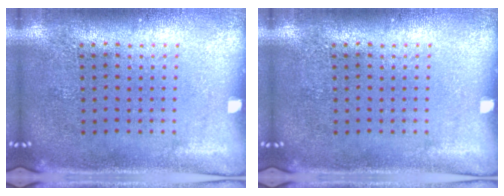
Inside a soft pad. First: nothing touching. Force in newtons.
{"total": 0.0}